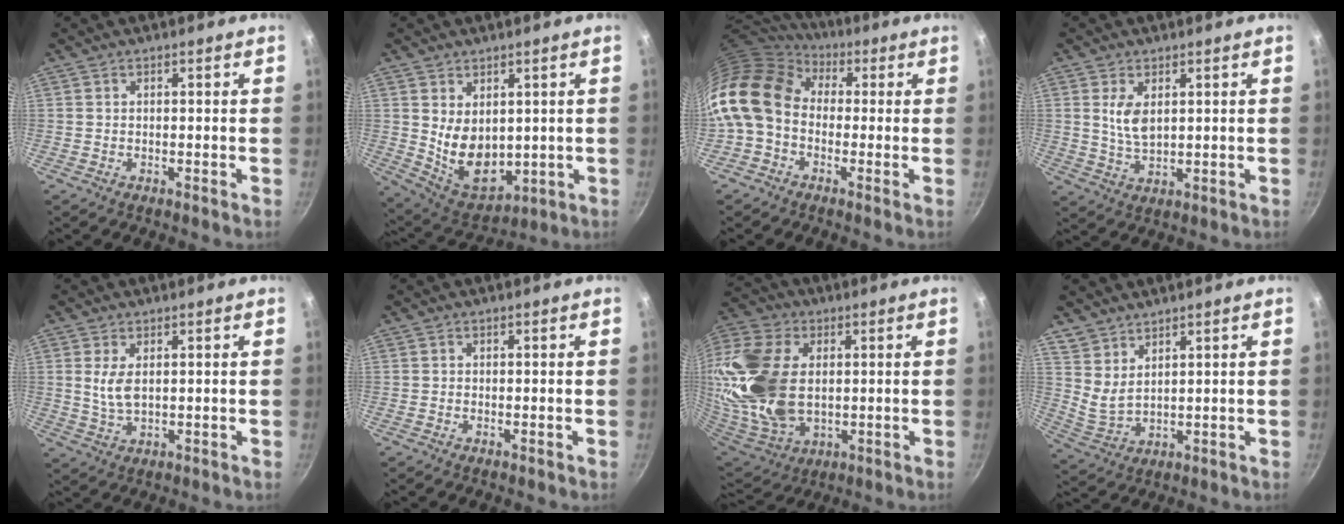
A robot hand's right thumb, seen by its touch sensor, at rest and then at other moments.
{"total": 11.0, "force": [1.6, 7.6, 7.8], "torque": [-0.102, -0.034, 0.058]}
{"total": 15.8, "force": [0.9, 12.2, 10.0], "torque": [-0.185, 0.032, -0.007]}
{"total": 5.5, "force": [1.6, 3.0, 4.3], "torque": [-0.076, -0.017, 0.035]}
{"total": 5.9, "force": [1.3, 2.9, 5.0], "torque": [-0.099, -0.012, 0.031]}
{"total": 0.0}
{"total": 26.9, "force": [3.0, 17.6, 20.2], "torque": [-0.433, -0.007, 0.061]}
{"total": 5.7, "force": [4.4, 2.7, 2.4], "torque": [-0.037, -0.023, 0.096]}